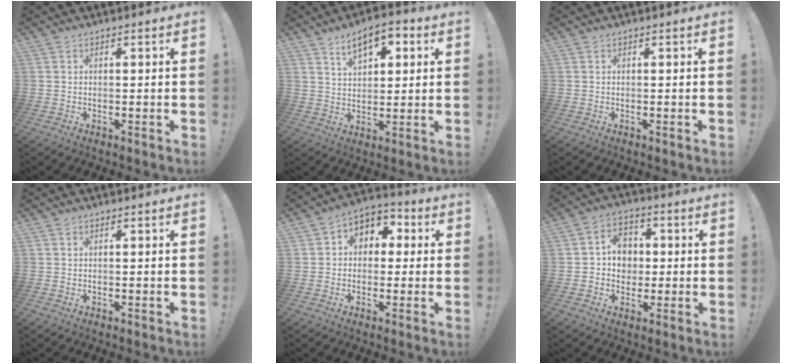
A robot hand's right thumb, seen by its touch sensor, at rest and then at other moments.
{"total": 9.3, "force": [5.0, 5.1, 6.0], "torque": [-0.094, -0.010, 0.091]}
{"total": 0.0}
{"total": 0.0}
{"total": 6.5, "force": [0.1, 6.0, 2.5], "torque": [-0.035, 0.007, 0.009]}
{"total": 8.9, "force": [0.6, 8.0, 3.9], "torque": [-0.052, 0.007, 0.017]}